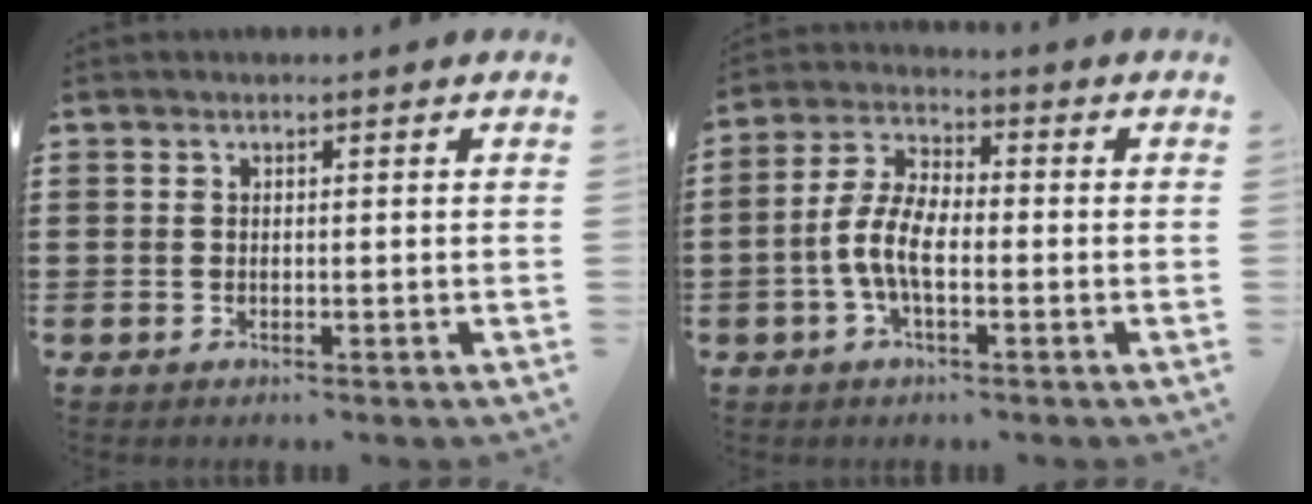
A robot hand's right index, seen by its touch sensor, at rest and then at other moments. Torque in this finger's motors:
{"motor_torque": [2.14, 0.00, 0.33, 0.21]}